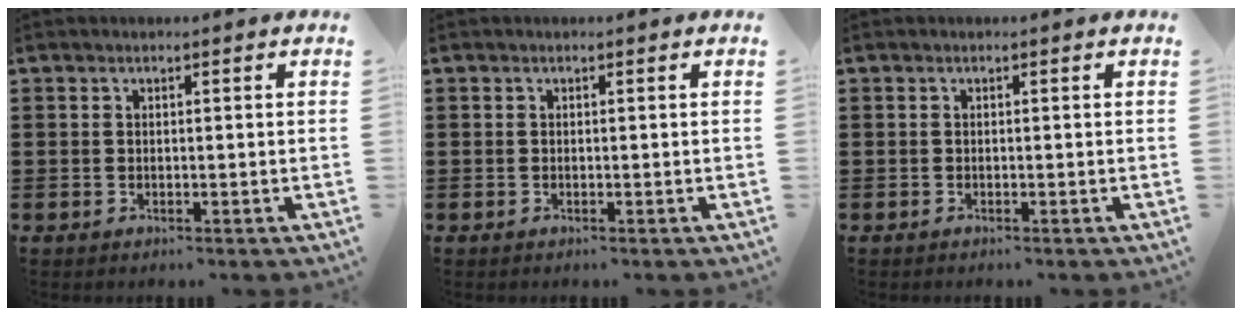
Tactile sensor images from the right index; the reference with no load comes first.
{"total": 0.0}
{"total": 0.0}